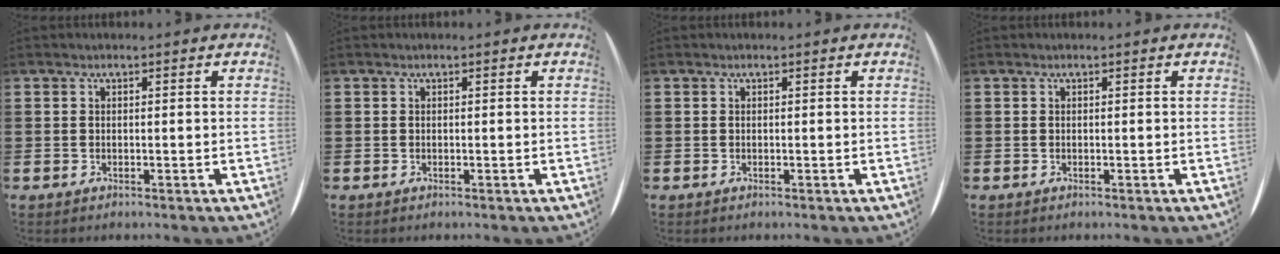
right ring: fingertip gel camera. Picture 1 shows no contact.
{"total": 0.0}
{"total": 0.0}
{"total": 0.0}